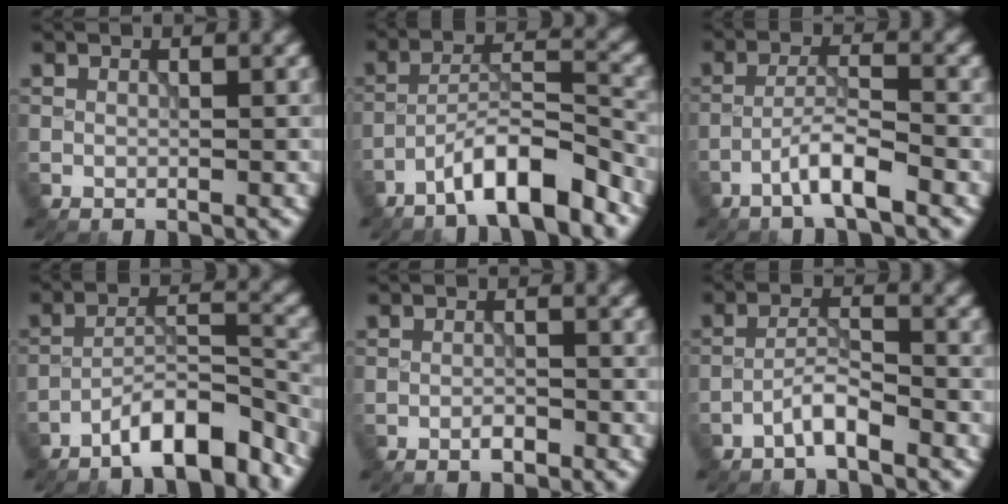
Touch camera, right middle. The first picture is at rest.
{"total": 6.7, "force": [-4.8, 1.2, 4.6], "torque": [-0.072, 0.013, -0.084]}
{"total": 3.6, "force": [-2.3, 0.3, 2.7], "torque": [-0.049, 0.013, -0.050]}
{"total": 6.6, "force": [-5.2, 1.4, 3.8], "torque": [-0.053, 0.008, -0.089]}
{"total": 1.2, "force": [-0.8, 0.4, 0.8], "torque": [-0.014, 0.001, -0.015]}
{"total": 2.3, "force": [-1.8, 0.2, 1.4], "torque": [-0.024, 0.011, -0.040]}